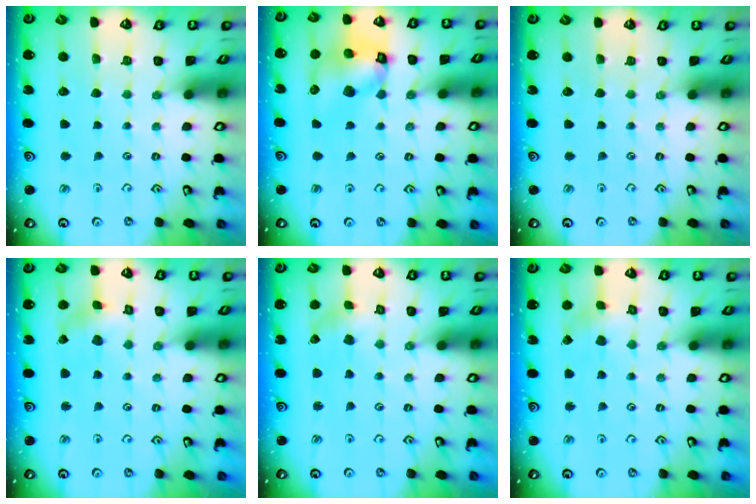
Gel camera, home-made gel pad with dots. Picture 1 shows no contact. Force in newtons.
{"total": 12.0, "press": 11.9, "slide": 1.6}
{"total": 0.0}
{"total": 2.0, "press": 1.9, "slide": 0.4}
{"total": 1.2, "press": 1.2, "slide": 0.2}
{"total": 2.0, "press": 1.9, "slide": 0.3}